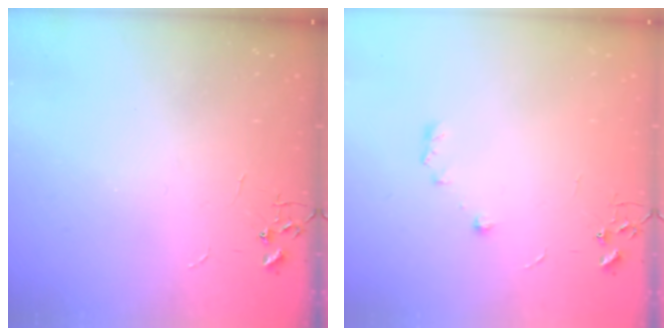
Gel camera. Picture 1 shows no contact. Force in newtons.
{"total": 6.9, "press": 6.9, "slide": 0.7}